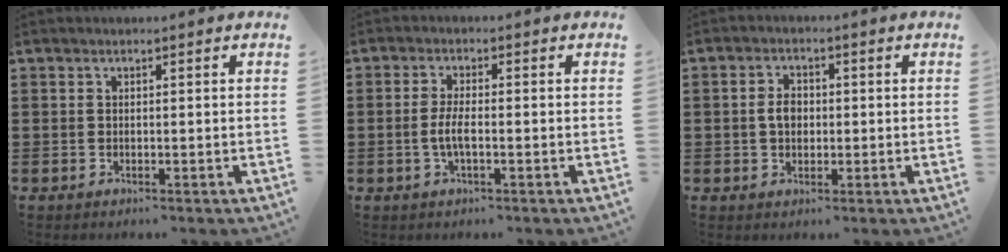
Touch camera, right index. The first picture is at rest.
{"total": 3.4, "force": [-0.8, 0.8, 3.2], "torque": [-0.077, -0.005, -0.023]}
{"total": 3.1, "force": [-0.1, 2.1, 2.2], "torque": [-0.047, 0.008, -0.003]}